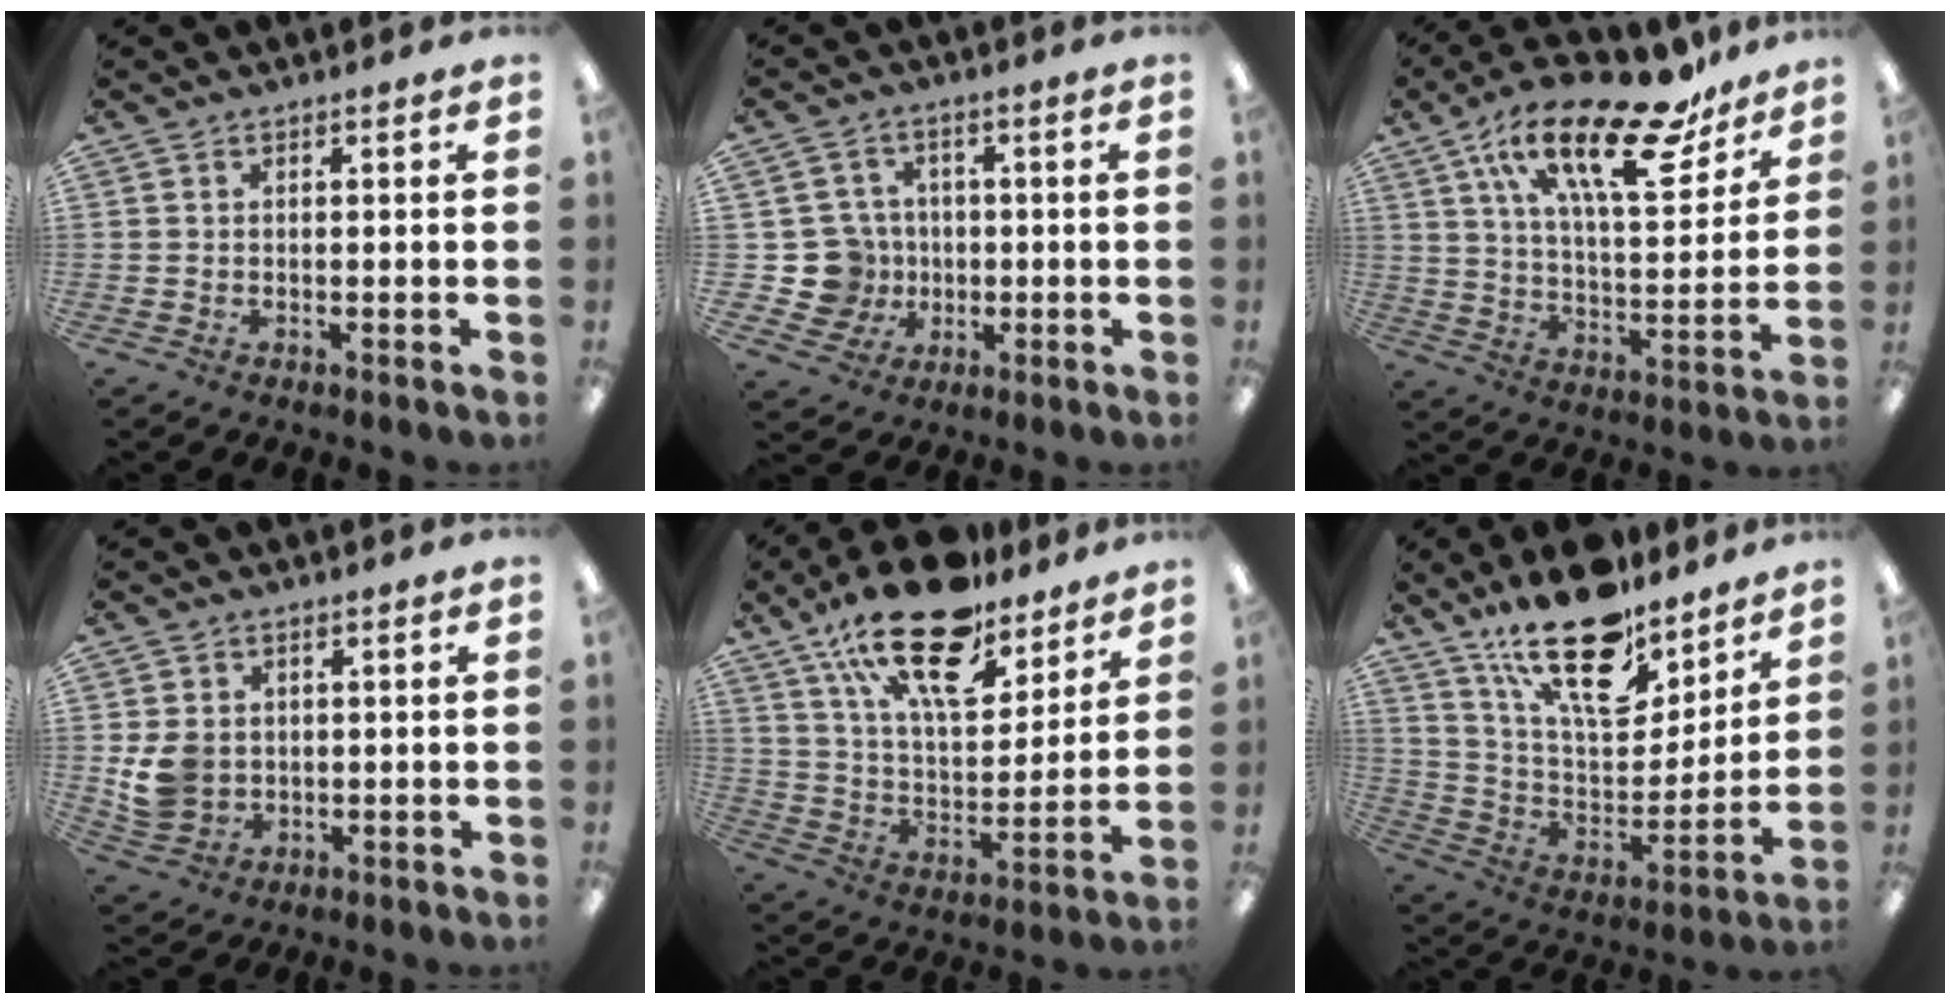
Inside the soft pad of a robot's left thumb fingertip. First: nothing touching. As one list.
[{"total": 9.8, "force": [-0.6, 9.5, 2.4], "torque": [-0.070, 0.008, -0.003]}, {"total": 24.5, "force": [15.5, 9.1, 16.5], "torque": [-0.268, -0.082, 0.259]}, {"total": 6.8, "force": [0.7, 6.0, 3.1], "torque": [-0.060, 0.008, 0.016]}, {"total": 22.5, "force": [15.6, 9.1, 13.3], "torque": [-0.226, -0.086, 0.273]}, {"total": 22.2, "force": [15.6, 9.3, 12.8], "torque": [-0.211, -0.100, 0.273]}]